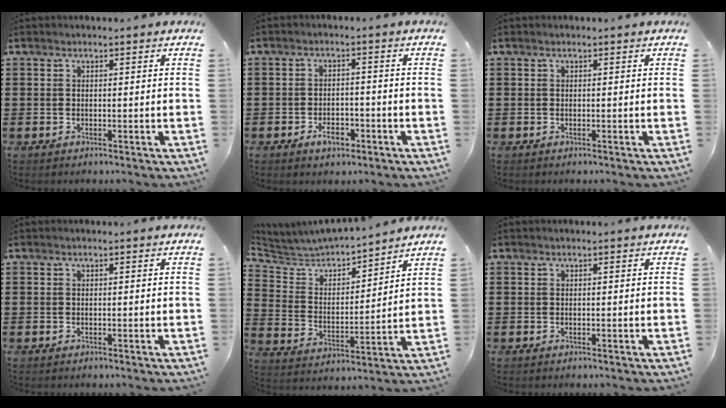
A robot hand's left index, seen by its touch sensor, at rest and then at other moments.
{"total": 3.5, "force": [-2.3, 1.8, 2.0], "torque": [-0.034, 0.005, -0.043]}
{"total": 0.0}
{"total": 0.0}
{"total": 4.3, "force": [4.1, 1.1, 0.3], "torque": [-0.037, -0.032, 0.062]}
{"total": 0.0}